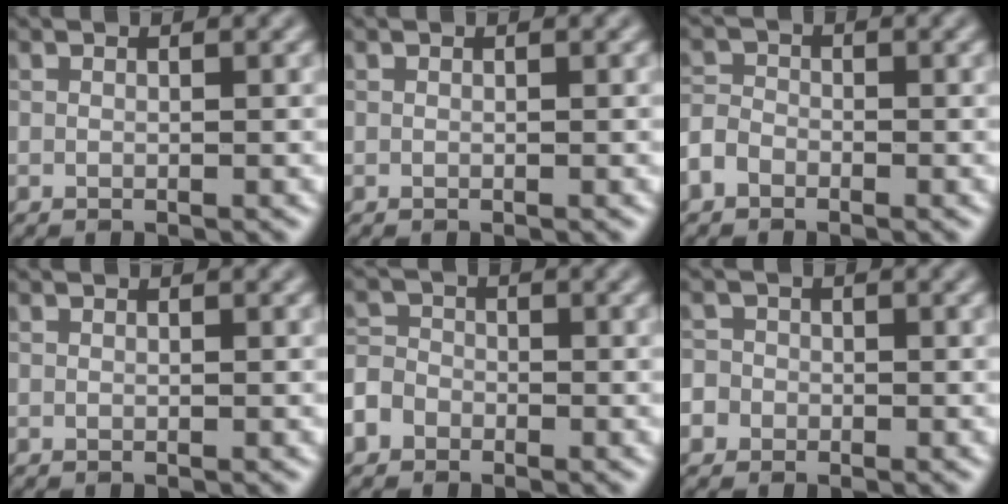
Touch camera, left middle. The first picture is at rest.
{"total": 0.0}
{"total": 2.0, "force": [-1.6, 1.1, 0.4], "torque": [-0.012, 0.005, -0.033]}
{"total": 0.0}
{"total": 3.6, "force": [-2.4, 2.6, 0.8], "torque": [-0.012, -0.003, -0.046]}
{"total": 3.1, "force": [-1.7, 2.5, 0.3], "torque": [0.004, 0.009, -0.044]}